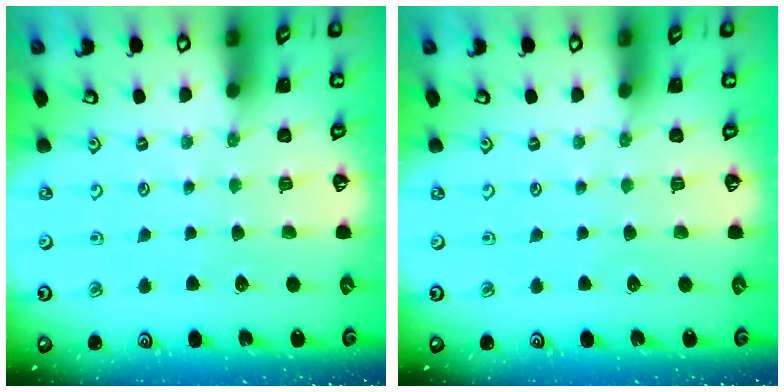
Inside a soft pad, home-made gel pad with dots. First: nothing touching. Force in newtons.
{"total": 0.0}